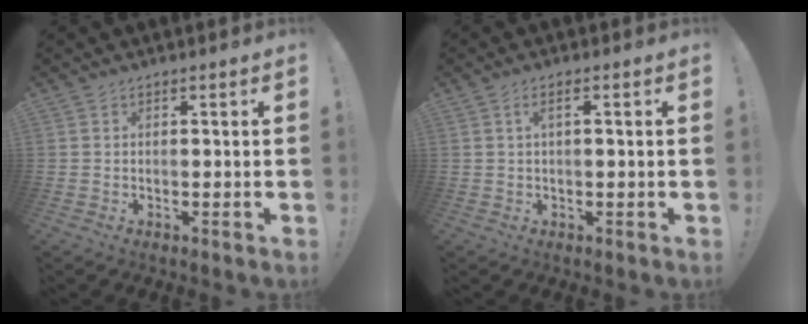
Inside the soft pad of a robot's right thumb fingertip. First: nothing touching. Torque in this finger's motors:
{"motor_torque": [-0.01, -0.30, -0.28, 0.08, 0.10]}